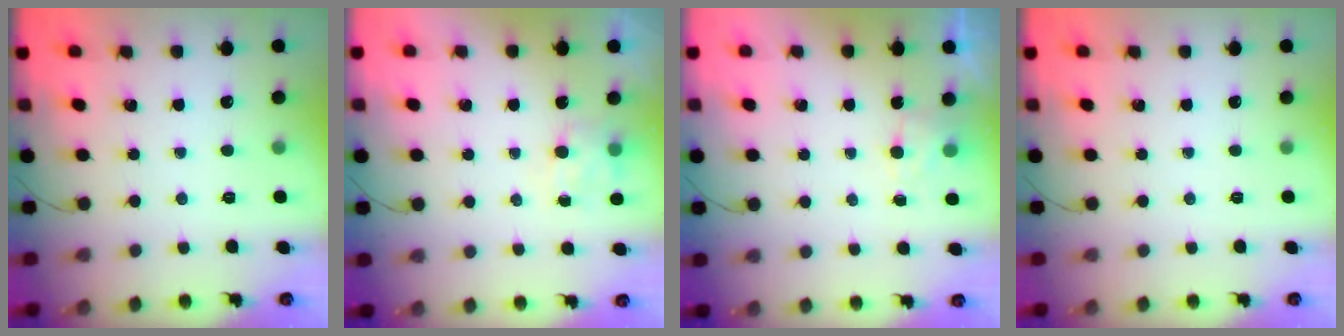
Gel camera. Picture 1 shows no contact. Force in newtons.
{"total": 7.1, "press": 7.0, "slide": 1.2}
{"total": 4.4, "press": 4.2, "slide": 1.2}
{"total": 0.0}